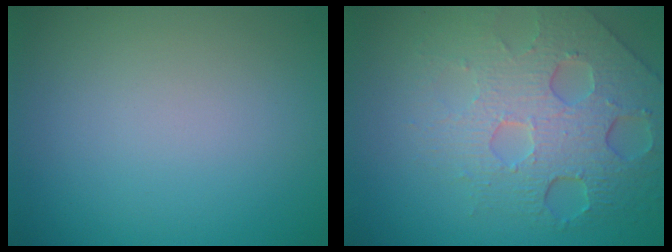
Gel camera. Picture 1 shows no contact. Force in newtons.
{"total": 7.7, "press": 5.2, "slide": 5.6}